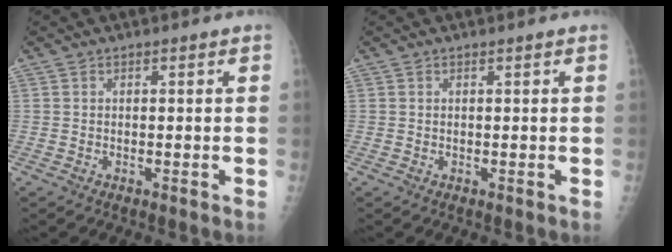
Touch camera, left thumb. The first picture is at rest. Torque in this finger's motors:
{"motor_torque": [0.00, 0.00, 0.00, 0.00, 0.00]}